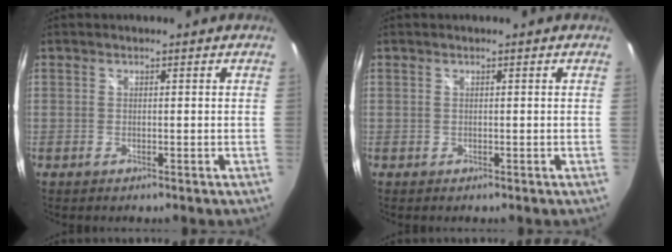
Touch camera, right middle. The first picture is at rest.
{"total": 0.0}